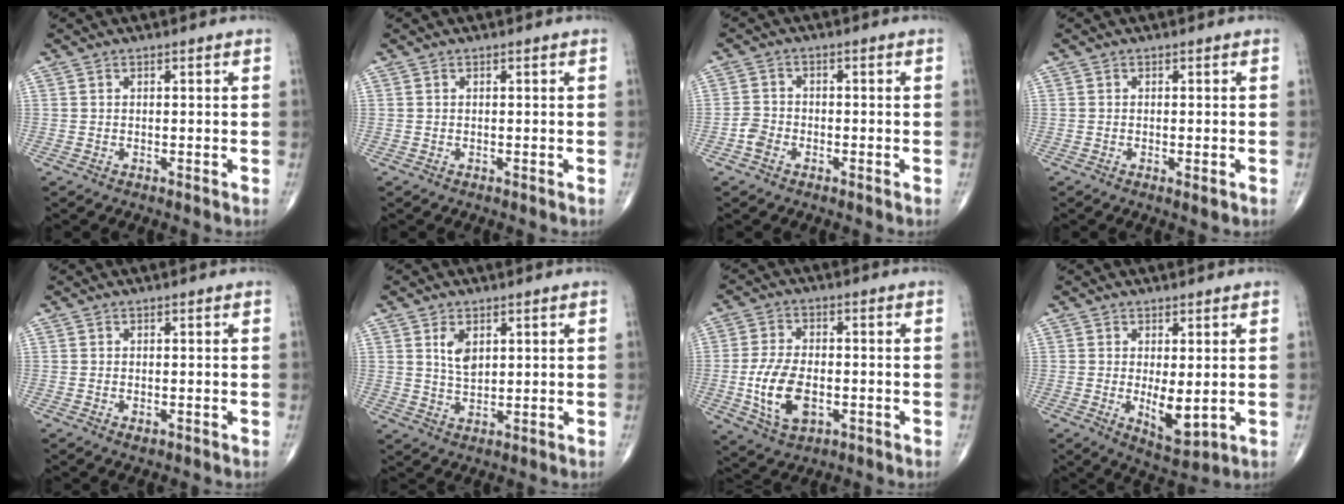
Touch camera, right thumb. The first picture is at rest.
{"total": 0.0}
{"total": 2.9, "force": [-1.5, 2.1, 1.3], "torque": [-0.018, 0.011, -0.033]}
{"total": 1.4, "force": [-0.5, 0.4, 1.3], "torque": [-0.022, -0.005, -0.006]}
{"total": 1.0, "force": [-0.3, 0.6, 0.7], "torque": [-0.011, -0.002, -0.003]}
{"total": 4.5, "force": [1.8, 2.6, 3.3], "torque": [-0.051, -0.013, 0.037]}
{"total": 10.7, "force": [-2.3, 6.1, 8.4], "torque": [-0.159, 0.001, -0.037]}
{"total": 6.6, "force": [-0.4, 2.8, 6.0], "torque": [-0.085, -0.020, 0.004]}